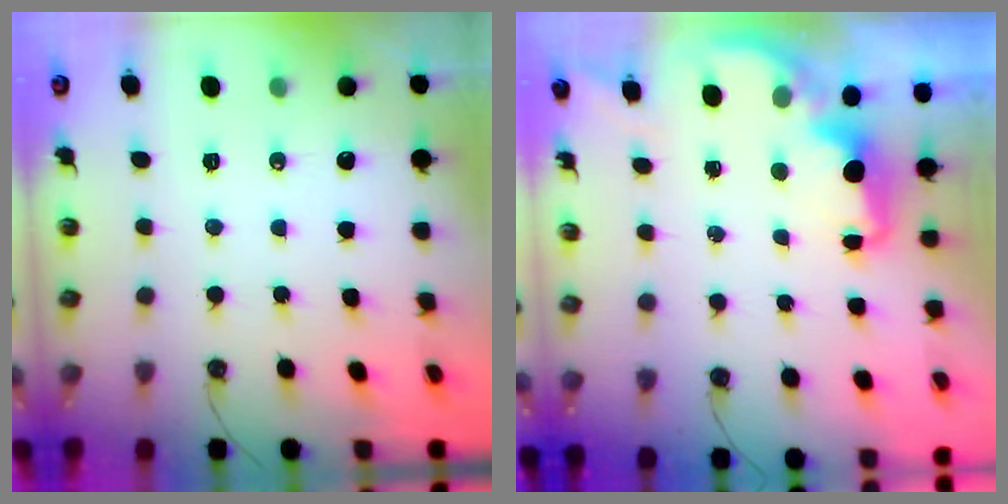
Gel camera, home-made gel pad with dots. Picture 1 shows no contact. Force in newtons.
{"total": 2.0, "press": 1.8, "slide": 0.7}